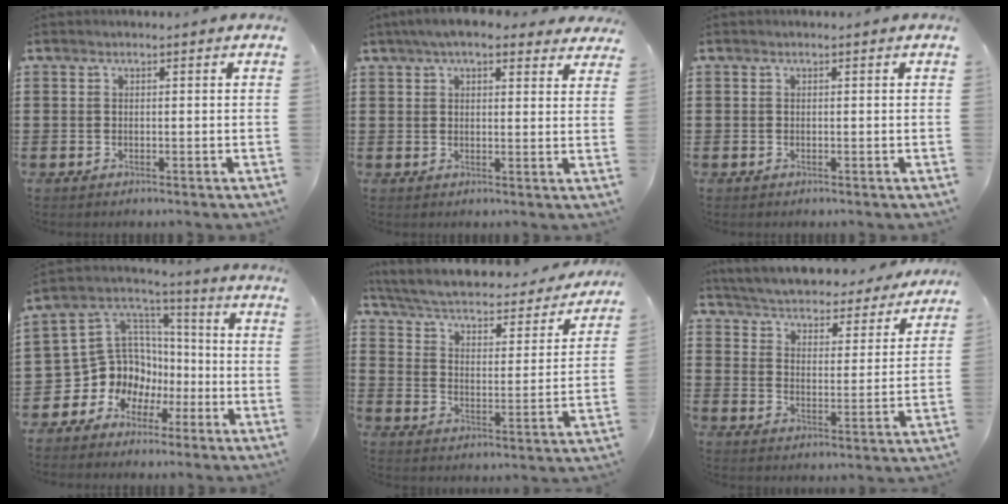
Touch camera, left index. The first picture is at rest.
{"total": 5.5, "force": [4.5, 1.3, 2.9], "torque": [-0.068, -0.001, 0.082]}
{"total": 0.0}
{"total": 10.5, "force": [-2.9, 9.9, 2.0], "torque": [-0.092, -0.015, -0.046]}
{"total": 3.3, "force": [2.8, 0.7, 1.5], "torque": [-0.048, -0.026, 0.039]}
{"total": 4.0, "force": [4.0, -0.1, 0.2], "torque": [-0.027, -0.039, 0.061]}